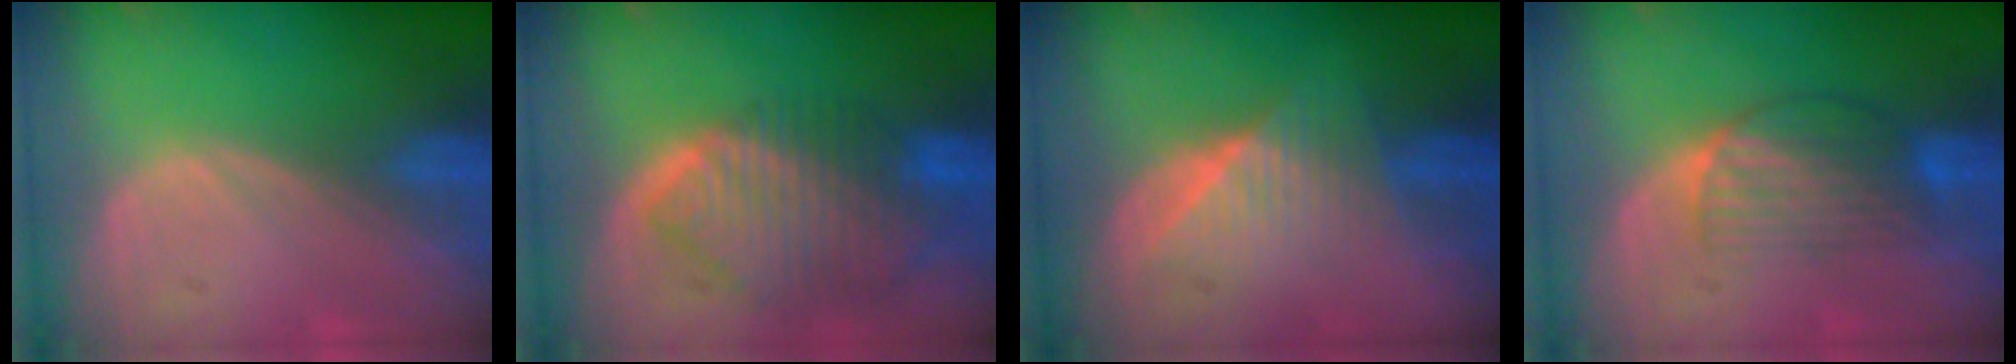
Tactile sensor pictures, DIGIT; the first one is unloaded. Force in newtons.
{"total": 10.0, "press": 8.5, "slide": 5.2}
{"total": 6.4, "press": 6.1, "slide": 2.2}
{"total": 6.5, "press": 5.7, "slide": 3.2}